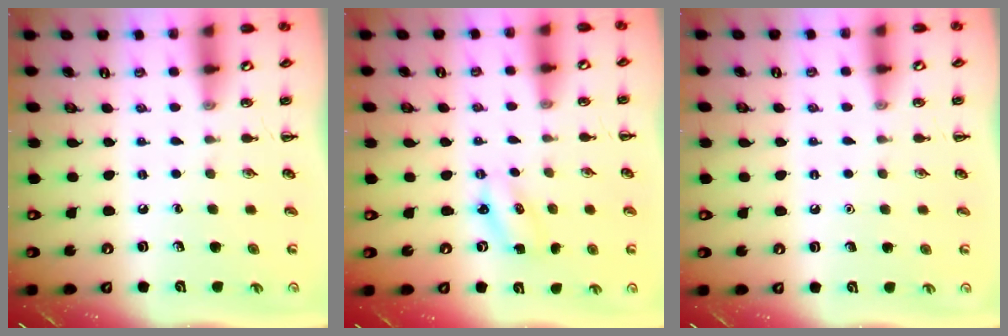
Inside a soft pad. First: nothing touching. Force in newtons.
{"total": 2.4, "press": 2.3, "slide": 0.6}
{"total": 1.6, "press": 1.6, "slide": 0.1}